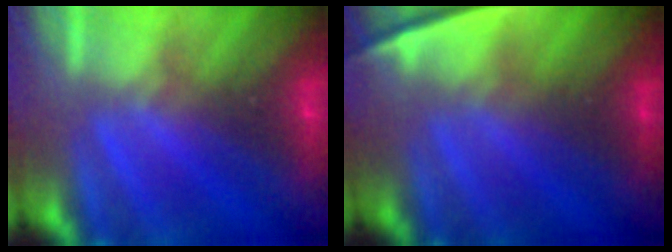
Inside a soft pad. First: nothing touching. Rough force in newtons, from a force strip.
{"total": 2.4}